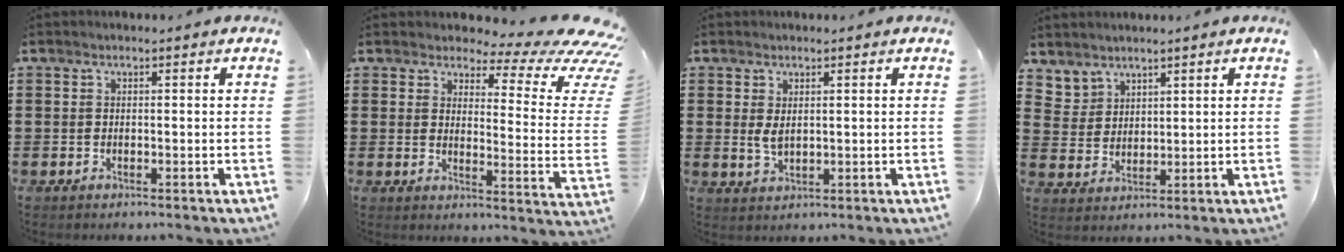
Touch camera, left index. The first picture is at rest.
{"total": 6.8, "force": [4.9, 2.0, 4.4], "torque": [-0.071, -0.039, 0.079]}
{"total": 2.6, "force": [0.7, 1.3, 2.1], "torque": [-0.059, -0.003, 0.008]}
{"total": 3.9, "force": [3.1, 2.3, 0.0], "torque": [-0.018, -0.001, 0.061]}